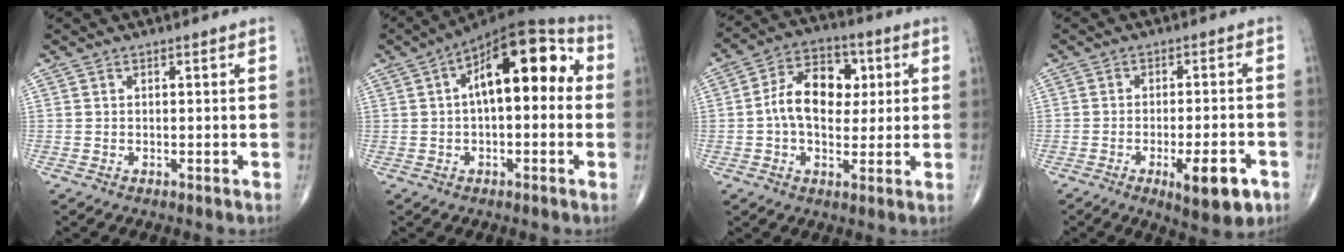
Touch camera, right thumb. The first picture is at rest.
{"total": 17.3, "force": [3.0, 8.0, 15.0], "torque": [-0.198, 0.046, 0.036]}
{"total": 12.0, "force": [1.2, 8.1, 8.8], "torque": [-0.120, 0.018, 0.013]}
{"total": 9.3, "force": [-4.2, 2.8, 7.8], "torque": [-0.109, 0.010, -0.053]}